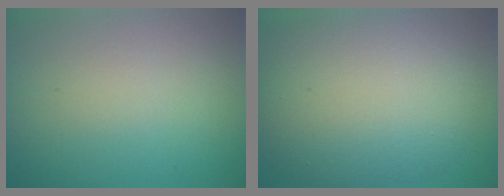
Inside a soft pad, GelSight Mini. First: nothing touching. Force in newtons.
{"total": 10.5, "press": 10.5, "slide": 0.5}